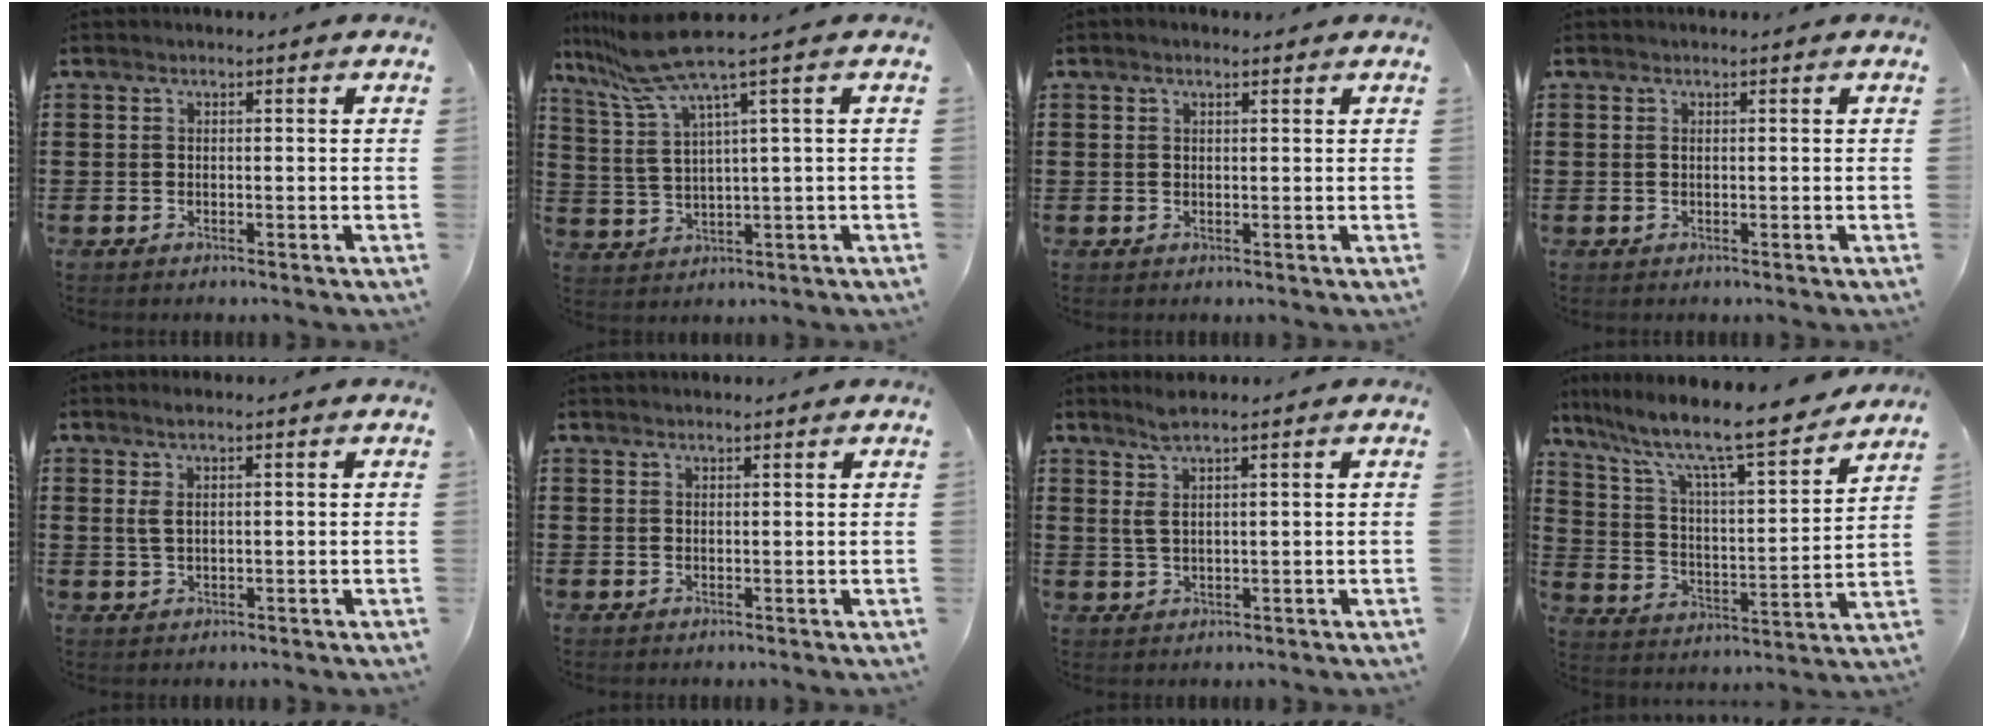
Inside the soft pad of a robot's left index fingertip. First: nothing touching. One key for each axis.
{"total": 7.1, "fx": 4.3, "fy": -0.4, "fz": 5.7, "tx": -0.150, "ty": -0.036, "tz": 0.064}
{"total": 0.8, "fx": 0.5, "fy": 0.2, "fz": 0.6, "tx": -0.012, "ty": 0.002, "tz": 0.010}
{"total": 0.0}
{"total": 2.4, "fx": 0.9, "fy": 0.7, "fz": 2.1, "tx": -0.043, "ty": 0.006, "tz": 0.015}
{"total": 1.0, "fx": 1.0, "fy": 0.0, "fz": 0.2, "tx": -0.005, "ty": -0.001, "tz": 0.020}
{"total": 3.4, "fx": 1.9, "fy": 0.5, "fz": 2.8, "tx": -0.065, "ty": -0.001, "tz": 0.032}
{"total": 10.9, "fx": 9.2, "fy": 1.0, "fz": 5.7, "tx": -0.140, "ty": -0.066, "tz": 0.150}